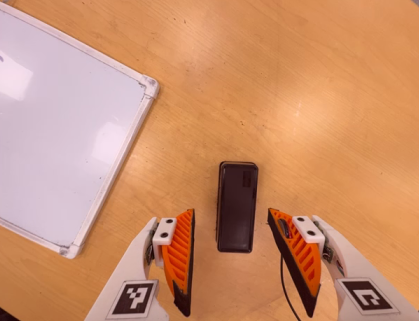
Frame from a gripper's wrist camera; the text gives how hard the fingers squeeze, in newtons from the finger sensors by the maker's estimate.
{"total": 0.0}